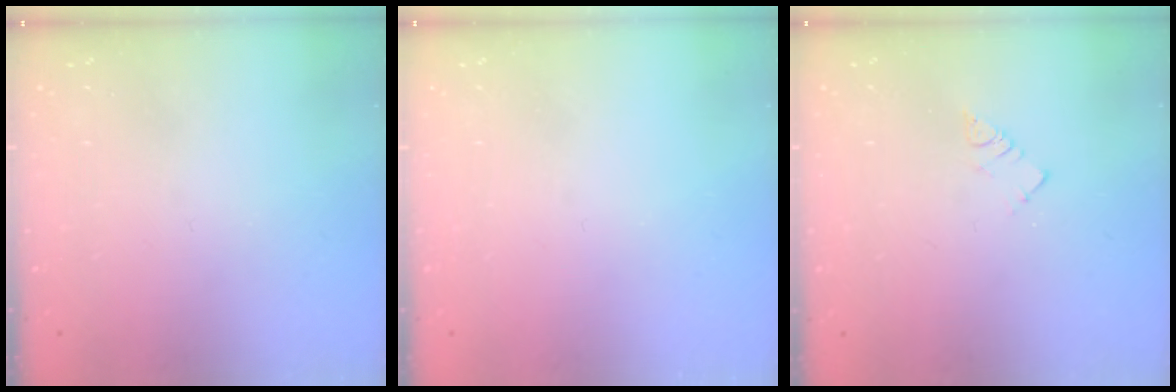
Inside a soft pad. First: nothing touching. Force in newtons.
{"total": 0.0}
{"total": 3.2, "press": 3.2, "slide": 0.0}